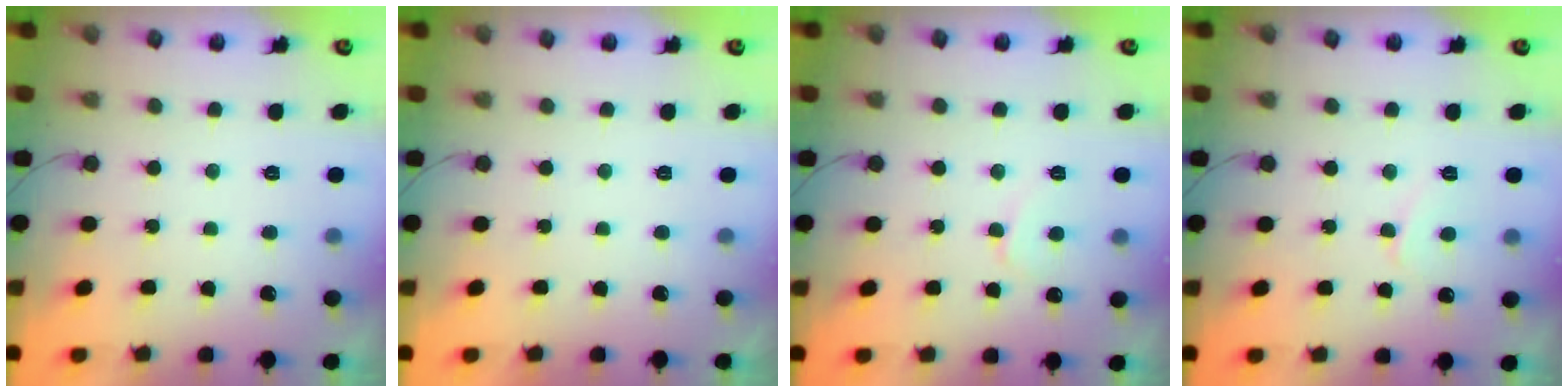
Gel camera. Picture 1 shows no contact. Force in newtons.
{"total": 1.8, "press": 1.8, "slide": 0.0}
{"total": 4.7, "press": 4.7, "slide": 0.4}
{"total": 3.9, "press": 3.8, "slide": 0.5}